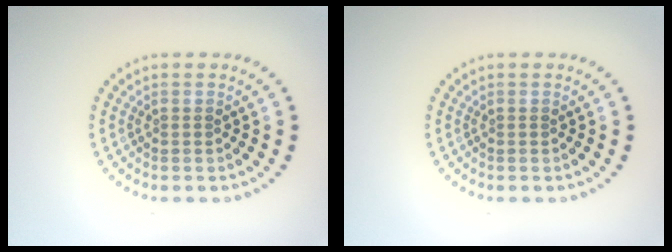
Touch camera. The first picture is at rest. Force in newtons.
{"total": 0.0}